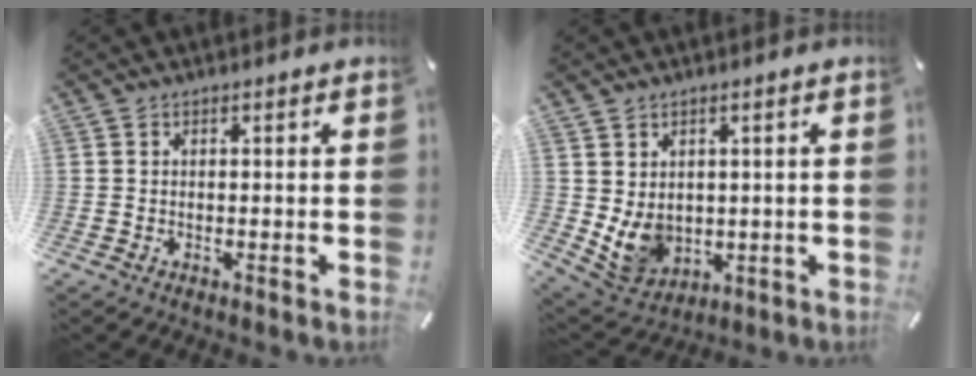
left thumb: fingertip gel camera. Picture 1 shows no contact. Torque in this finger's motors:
{"motor_torque": [1.28, 1.19, 0.72, -0.10, 0.08]}